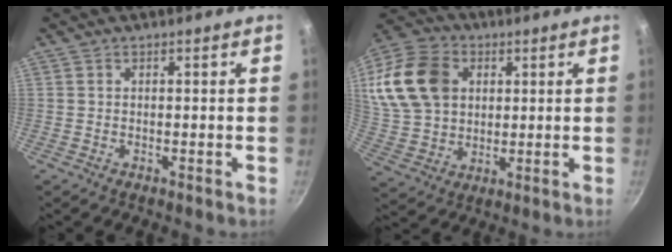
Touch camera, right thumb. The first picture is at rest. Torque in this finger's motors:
{"motor_torque": [-0.88, 1.52, 0.76, -0.36, 0.34]}